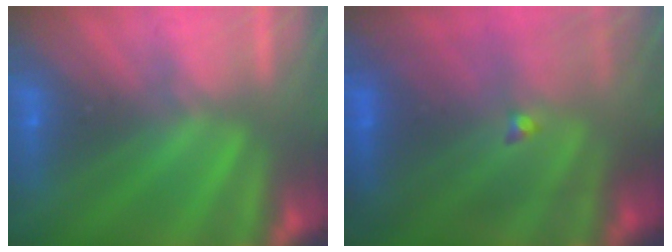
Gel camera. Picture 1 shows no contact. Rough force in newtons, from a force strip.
{"total": 6.9}